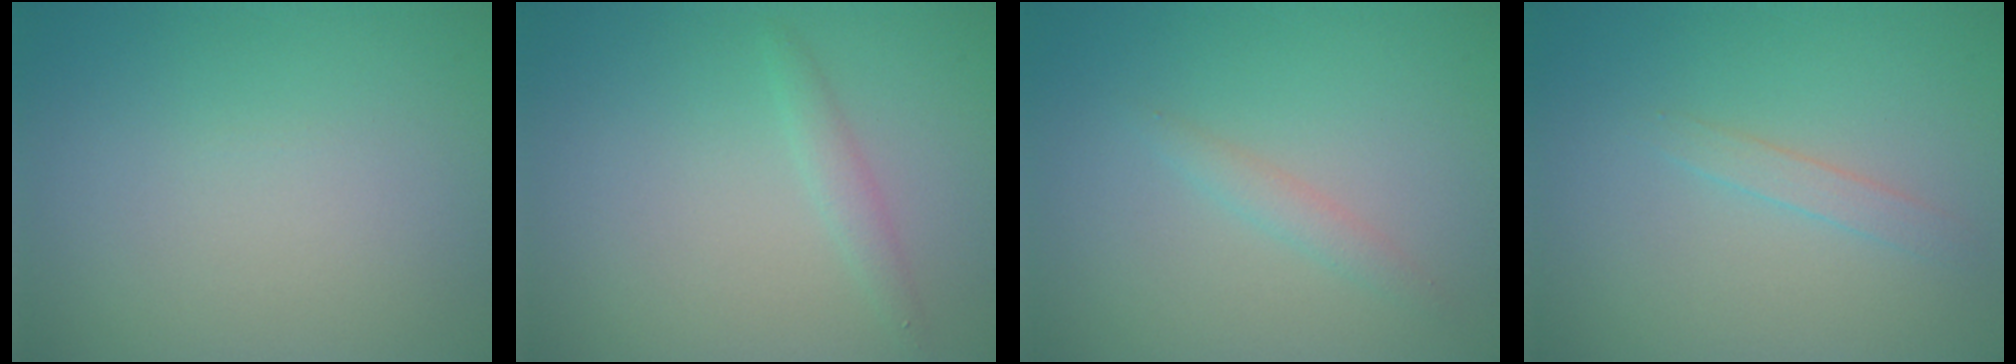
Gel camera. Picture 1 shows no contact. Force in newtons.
{"total": 1.2, "press": 1.2, "slide": 0.0}
{"total": 1.2, "press": 1.2, "slide": 0.0}
{"total": 1.2, "press": 1.2, "slide": 0.1}